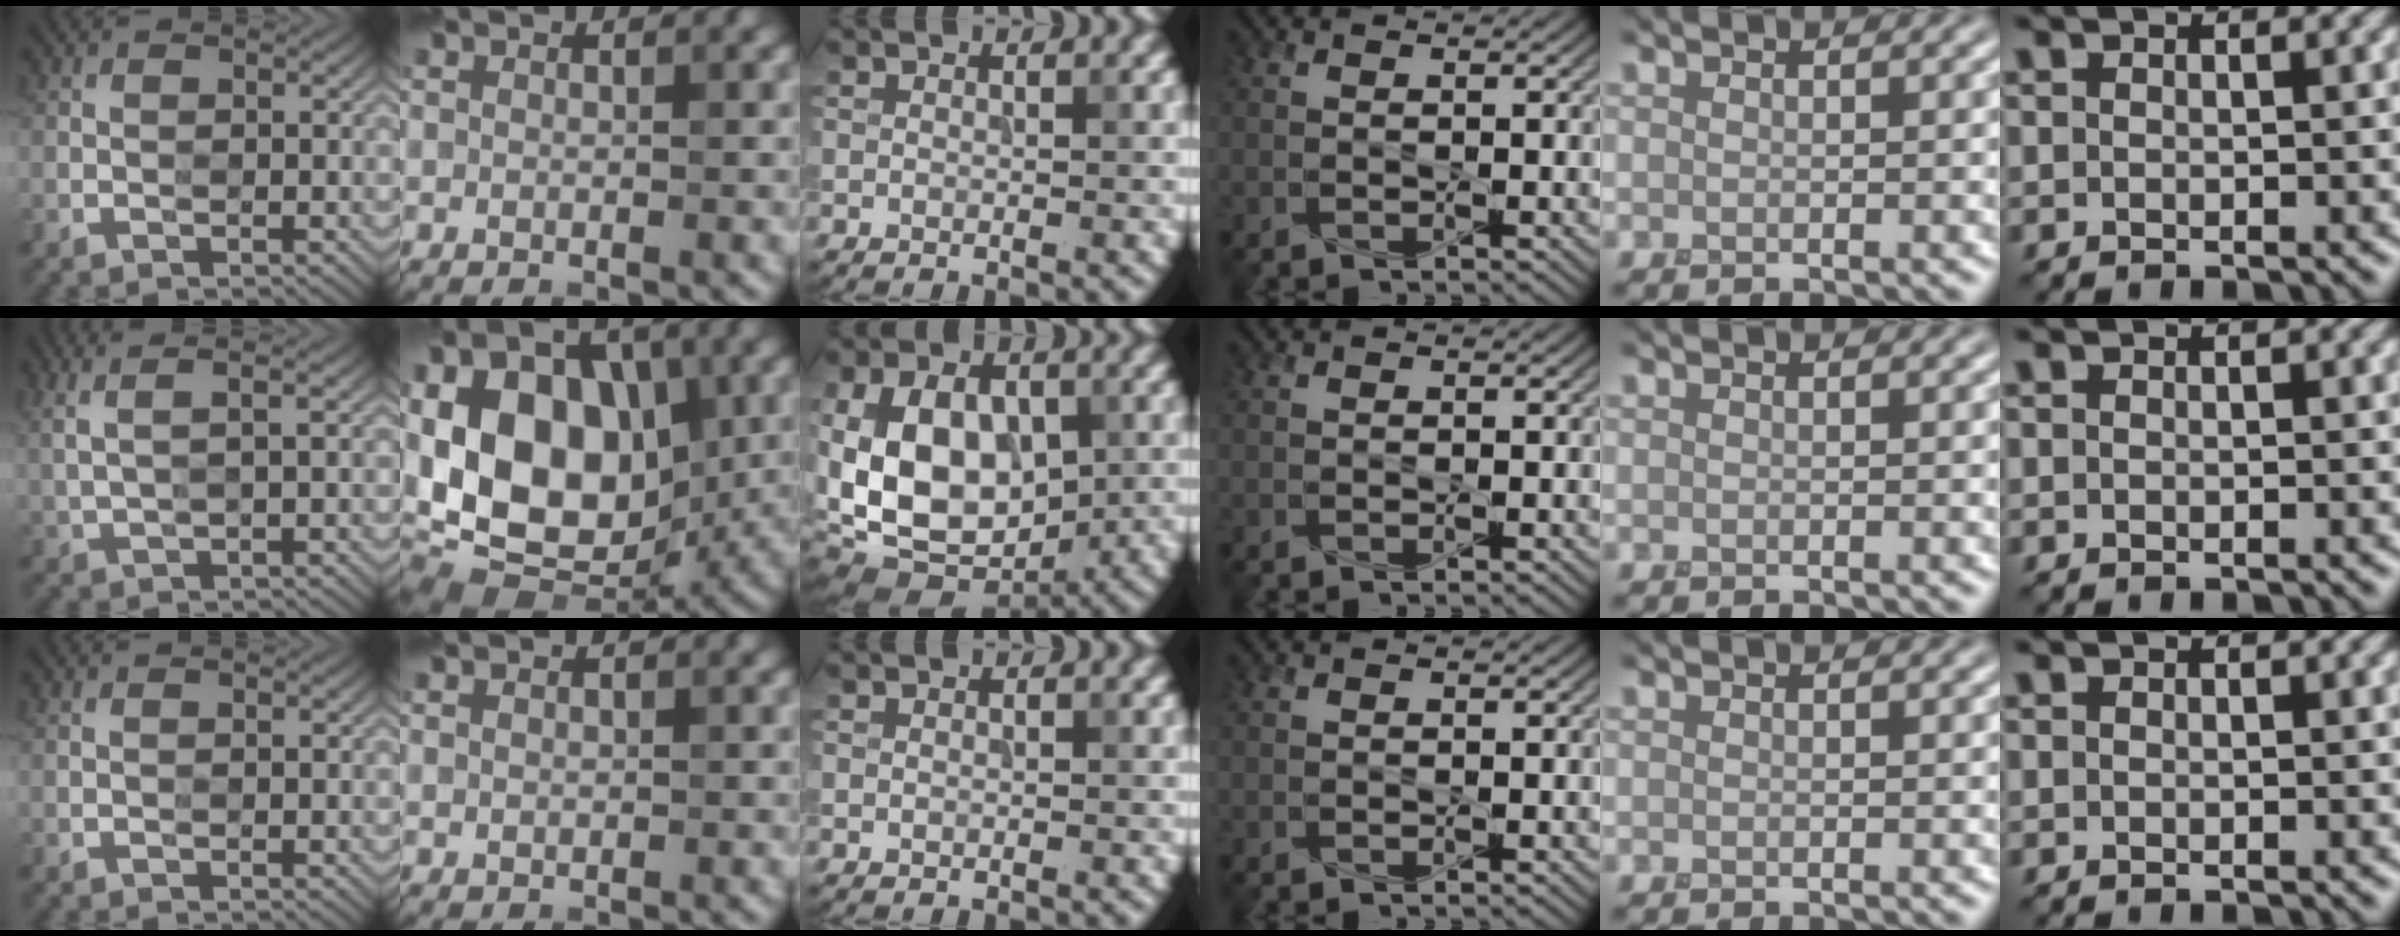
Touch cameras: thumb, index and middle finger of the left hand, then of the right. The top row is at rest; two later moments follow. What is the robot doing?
{"motion": "press", "object": "memory foam"}